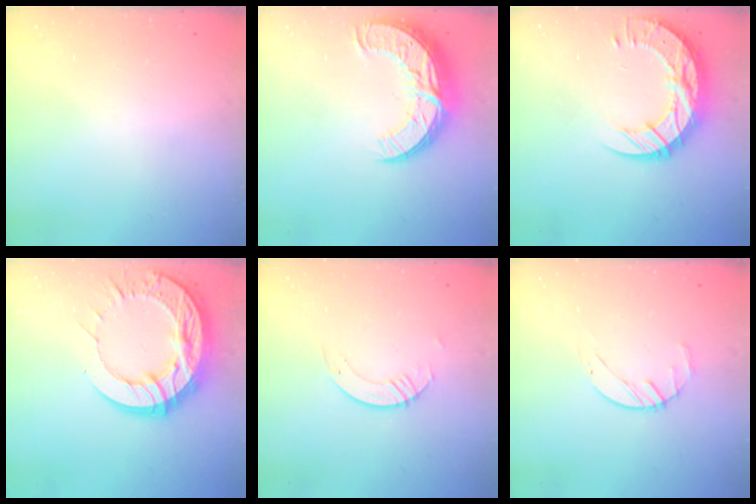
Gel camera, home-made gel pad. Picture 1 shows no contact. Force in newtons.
{"total": 13.9, "press": 13.9, "slide": 1.3}
{"total": 18.1, "press": 18.0, "slide": 1.4}
{"total": 20.5, "press": 20.4, "slide": 1.7}
{"total": 2.2, "press": 2.2, "slide": 0.2}
{"total": 2.5, "press": 2.5, "slide": 0.4}